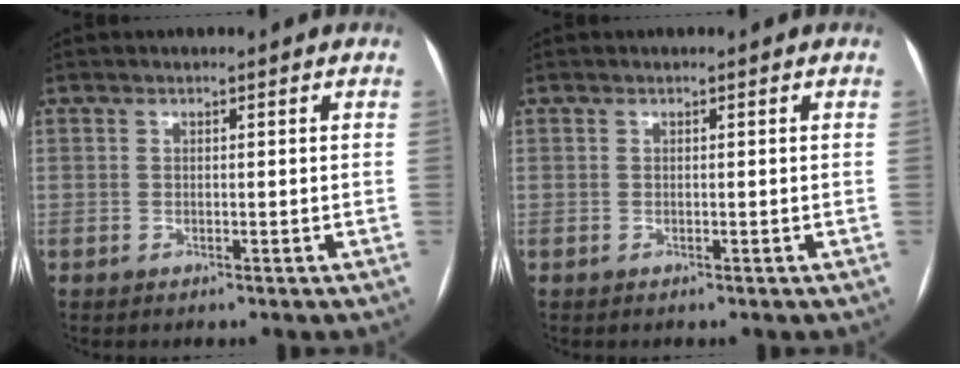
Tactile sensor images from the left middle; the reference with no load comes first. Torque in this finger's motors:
{"motor_torque": [0.00, 0.00, 0.00, 0.00]}